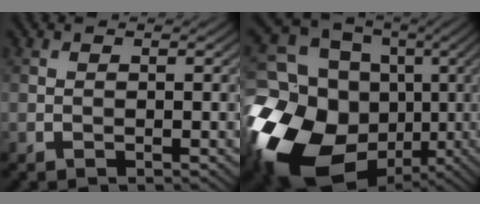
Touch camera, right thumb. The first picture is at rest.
{"total": 22.3, "force": [-6.2, 18.4, 11.0], "torque": [-0.267, -0.027, -0.123]}